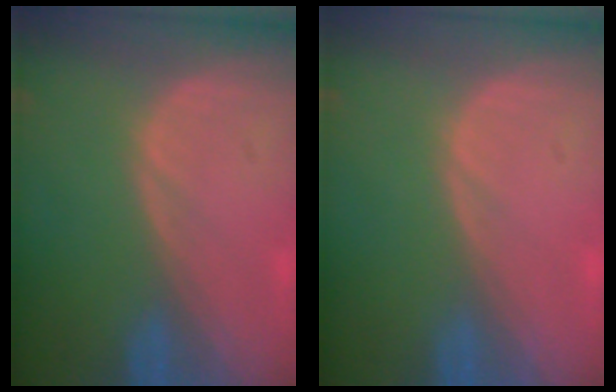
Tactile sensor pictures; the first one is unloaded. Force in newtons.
{"total": 0.0}